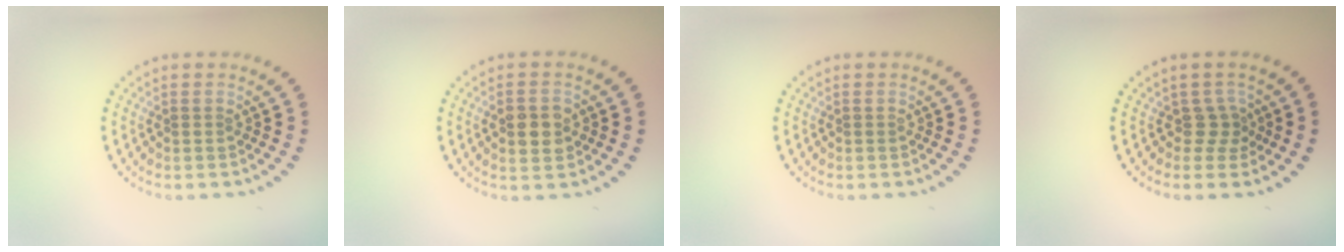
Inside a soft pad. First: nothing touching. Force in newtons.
{"total": 2.9, "press": 2.9, "slide": 0.1}
{"total": 0.0}
{"total": 1.8, "press": 1.2, "slide": 1.4}